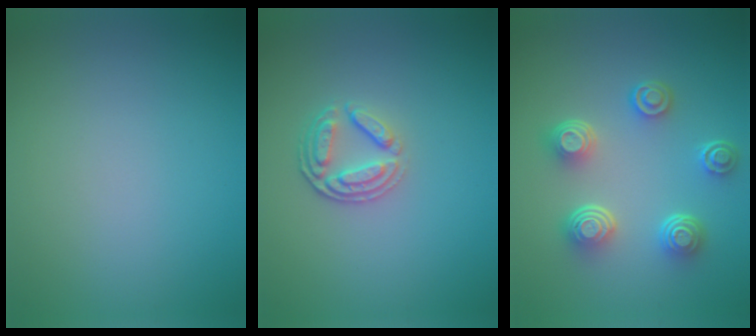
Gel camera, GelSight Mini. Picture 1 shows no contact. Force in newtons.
{"total": 2.9, "press": 2.5, "slide": 1.5}
{"total": 5.0, "press": 3.5, "slide": 3.5}